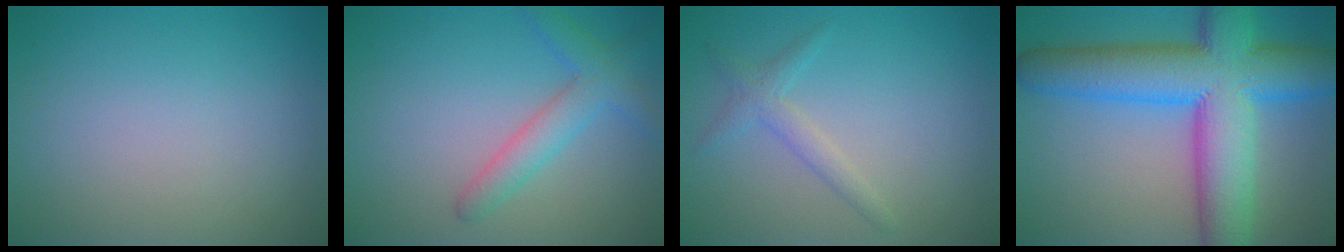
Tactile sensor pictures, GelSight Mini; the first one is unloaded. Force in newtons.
{"total": 2.2, "press": 2.2, "slide": 0.2}
{"total": 1.8, "press": 1.8, "slide": 0.0}
{"total": 13.3, "press": 13.3, "slide": 0.2}